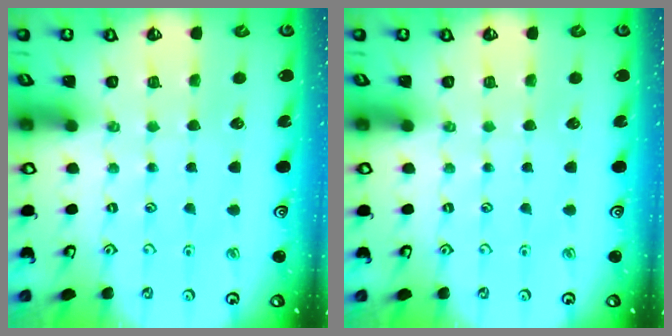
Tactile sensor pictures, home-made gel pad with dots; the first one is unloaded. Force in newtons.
{"total": 0.0}